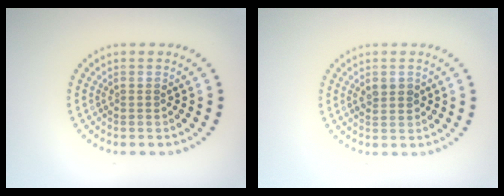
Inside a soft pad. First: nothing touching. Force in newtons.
{"total": 1.5, "press": 1.5, "slide": 0.1}